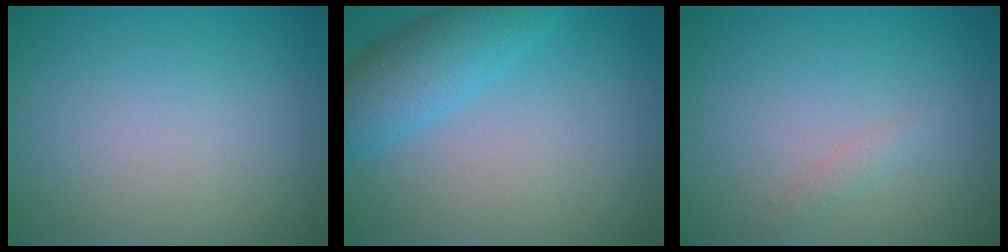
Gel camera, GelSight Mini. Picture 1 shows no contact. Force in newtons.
{"total": 4.9, "press": 4.9, "slide": 0.2}
{"total": 0.8, "press": 0.8, "slide": 0.1}